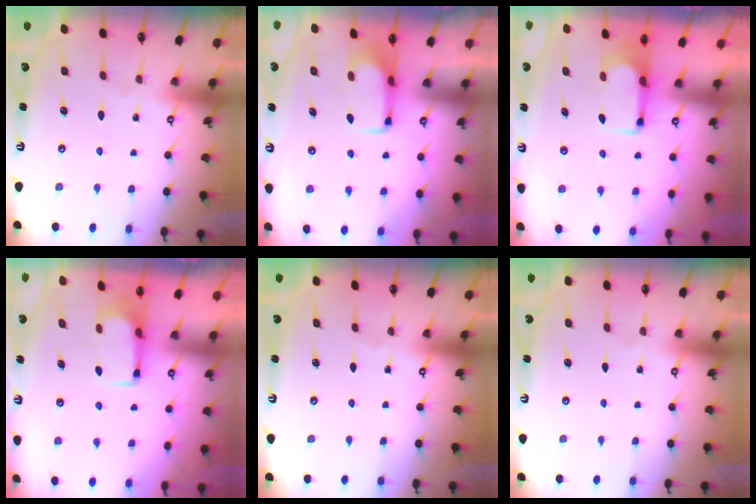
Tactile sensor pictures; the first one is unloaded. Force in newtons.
{"total": 2.0, "press": 2.0, "slide": 0.2}
{"total": 1.7, "press": 1.6, "slide": 0.7}
{"total": 2.8, "press": 2.8, "slide": 0.5}
{"total": 0.0}
{"total": 0.0}